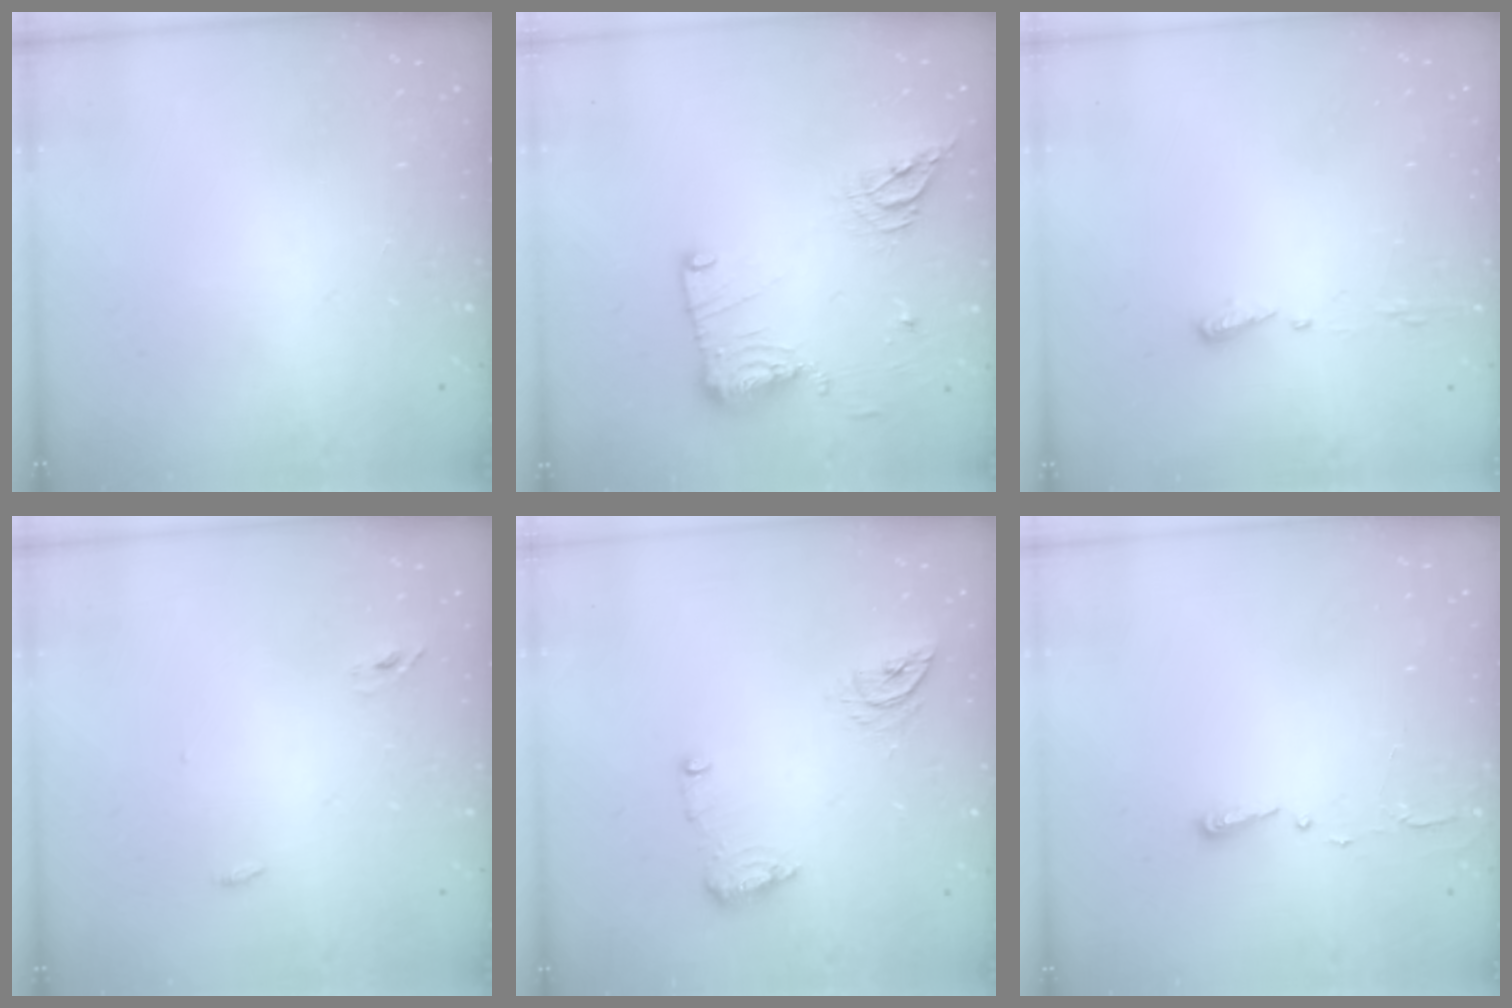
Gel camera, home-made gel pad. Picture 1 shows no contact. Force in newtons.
{"total": 15.8, "press": 15.0, "slide": 4.9}
{"total": 4.7, "press": 4.7, "slide": 0.4}
{"total": 2.9, "press": 2.7, "slide": 1.0}
{"total": 8.9, "press": 8.9, "slide": 0.5}
{"total": 2.7, "press": 2.7, "slide": 0.4}